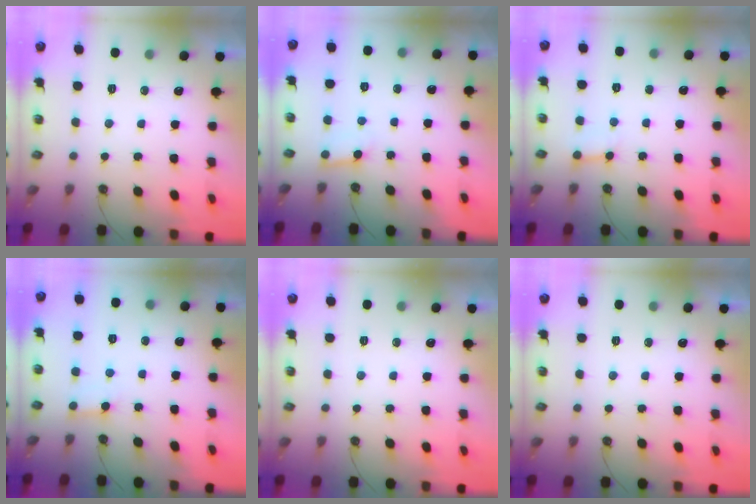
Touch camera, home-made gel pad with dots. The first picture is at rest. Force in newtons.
{"total": 3.8, "press": 3.8, "slide": 0.2}
{"total": 5.0, "press": 5.0, "slide": 0.4}
{"total": 2.6, "press": 2.6, "slide": 0.3}
{"total": 0.0}
{"total": 0.0}